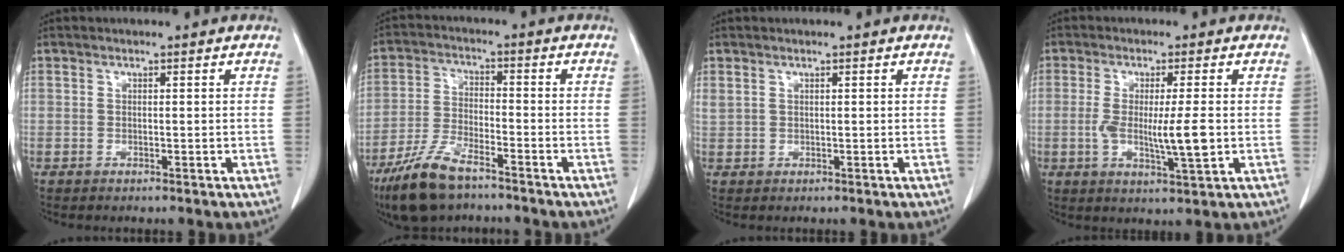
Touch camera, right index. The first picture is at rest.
{"total": 9.7, "force": [-7.1, 2.9, 6.0], "torque": [-0.129, -0.017, -0.133]}
{"total": 1.1, "force": [0.8, 0.6, 0.5], "torque": [-0.017, 0.011, 0.023]}
{"total": 7.0, "force": [-0.7, 0.5, 7.0], "torque": [-0.125, -0.017, -0.013]}